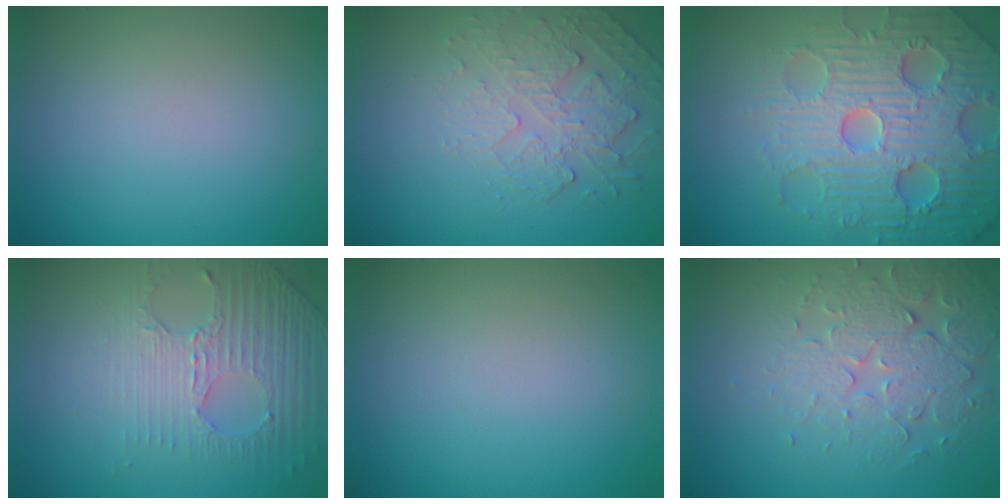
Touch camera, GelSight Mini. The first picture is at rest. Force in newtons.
{"total": 2.4, "press": 1.7, "slide": 1.7}
{"total": 7.8, "press": 7.6, "slide": 1.8}
{"total": 4.6, "press": 3.0, "slide": 3.4}
{"total": 0.0}
{"total": 4.4, "press": 4.1, "slide": 1.7}